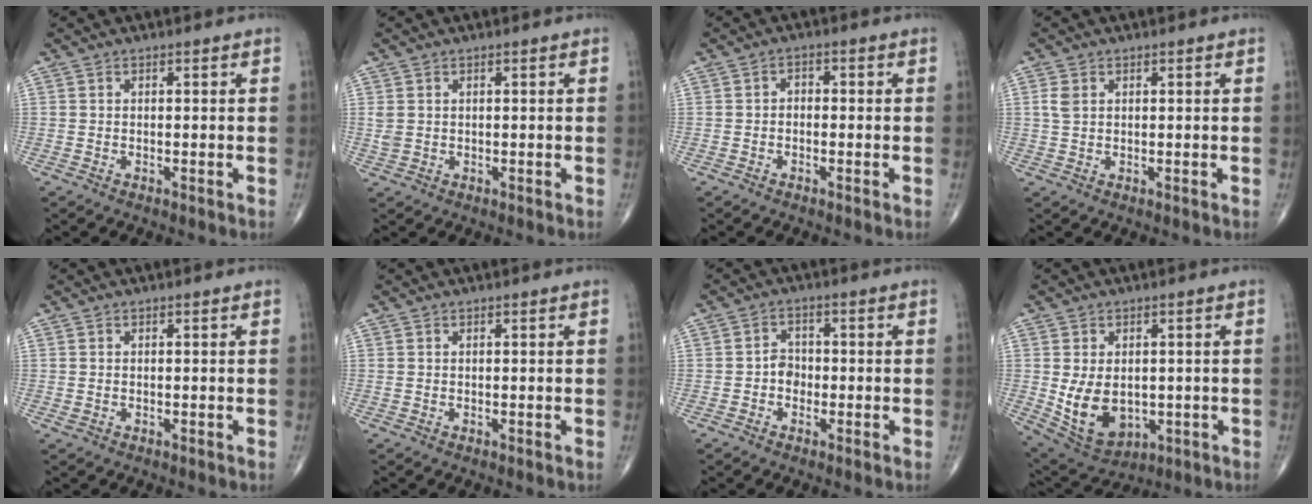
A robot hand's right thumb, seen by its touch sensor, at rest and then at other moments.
{"total": 1.9, "force": [0.3, 1.5, 1.1], "torque": [-0.026, 0.001, 0.012]}
{"total": 1.6, "force": [-0.4, 1.2, 1.0], "torque": [-0.002, 0.009, -0.014]}
{"total": 2.3, "force": [0.7, 1.6, 1.5], "torque": [-0.033, 0.004, 0.017]}
{"total": 0.6, "force": [0.0, 0.5, 0.3], "torque": [-0.009, 0.004, 0.004]}
{"total": 0.0}
{"total": 3.1, "force": [-0.8, 2.6, 1.4], "torque": [-0.005, 0.012, -0.022]}
{"total": 10.8, "force": [-0.9, 7.5, 7.7], "torque": [-0.115, -0.006, 0.010]}